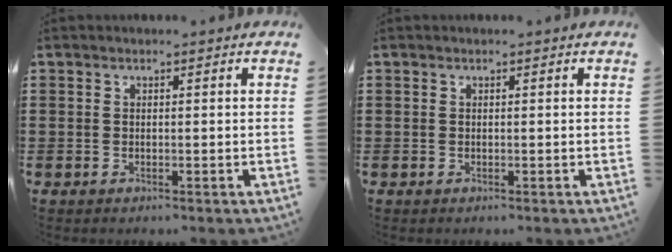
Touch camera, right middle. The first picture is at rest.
{"total": 0.0}